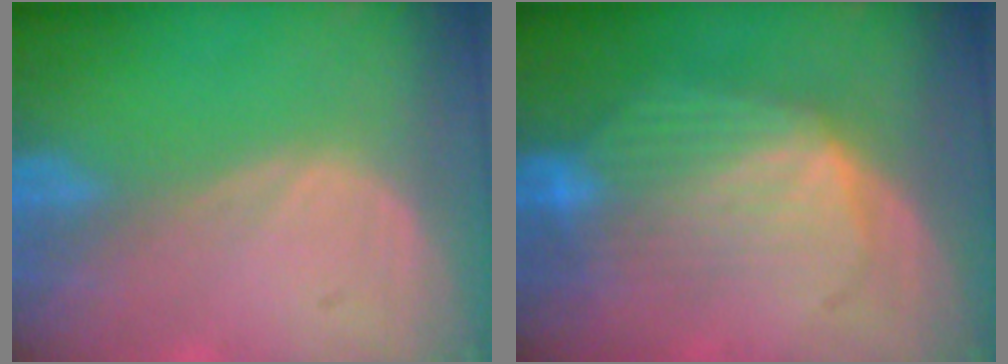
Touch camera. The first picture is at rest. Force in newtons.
{"total": 7.4, "press": 7.3, "slide": 1.4}